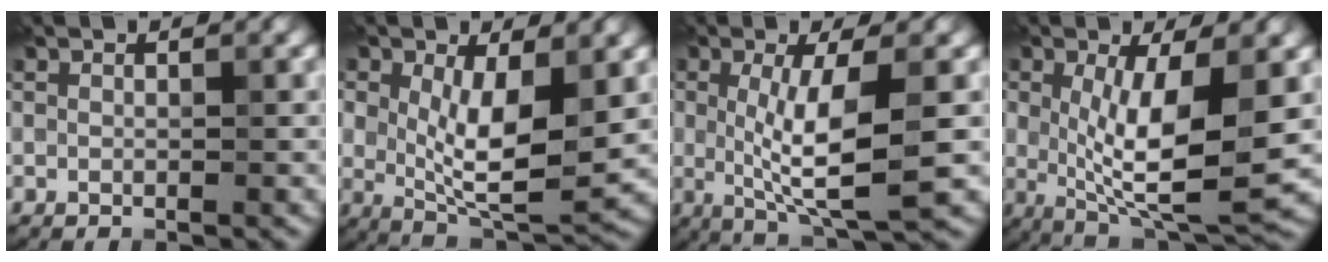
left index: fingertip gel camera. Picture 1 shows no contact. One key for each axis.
{"total": 7.8, "fx": 0.7, "fy": 3.8, "fz": 6.8, "tx": -0.133, "ty": -0.014, "tz": 0.018}
{"total": 7.0, "fx": -0.2, "fy": 1.7, "fz": 6.8, "tx": -0.124, "ty": -0.011, "tz": 0.000}
{"total": 8.8, "fx": 0.1, "fy": 3.1, "fz": 8.3, "tx": -0.152, "ty": -0.018, "tz": 0.008}